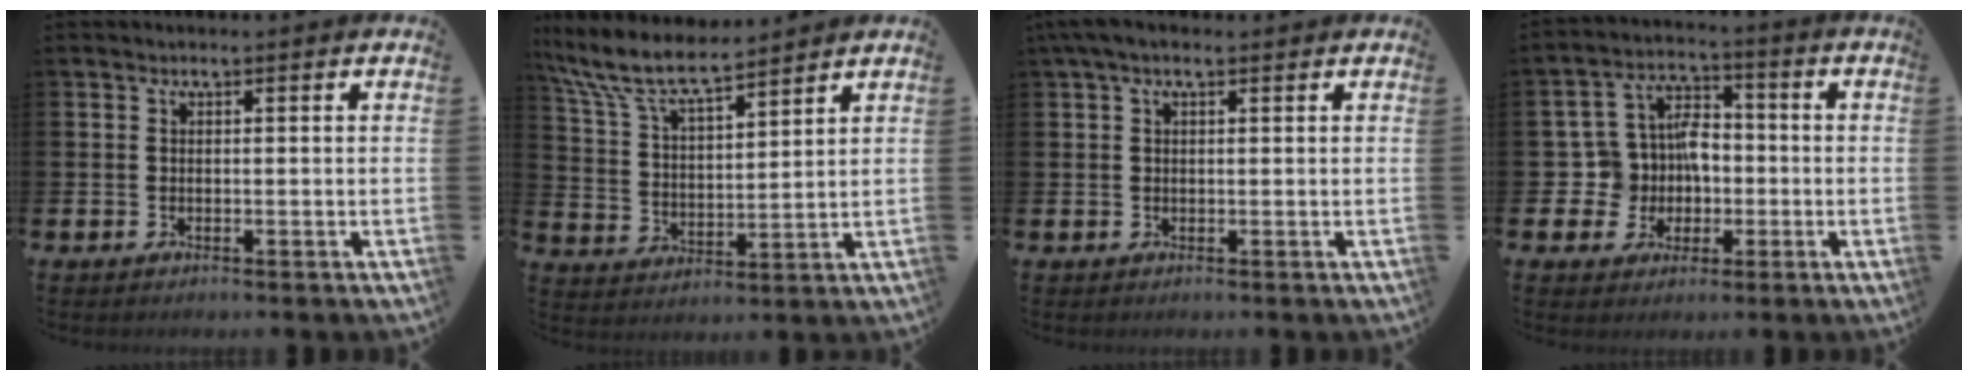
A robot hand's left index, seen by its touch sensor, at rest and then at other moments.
{"total": 8.8, "force": [8.0, 1.6, 3.4], "torque": [-0.100, -0.044, 0.143]}
{"total": 2.4, "force": [1.4, 0.9, 1.7], "torque": [-0.032, 0.006, 0.024]}
{"total": 7.4, "force": [0.1, 6.7, 3.0], "torque": [-0.092, 0.000, -0.002]}